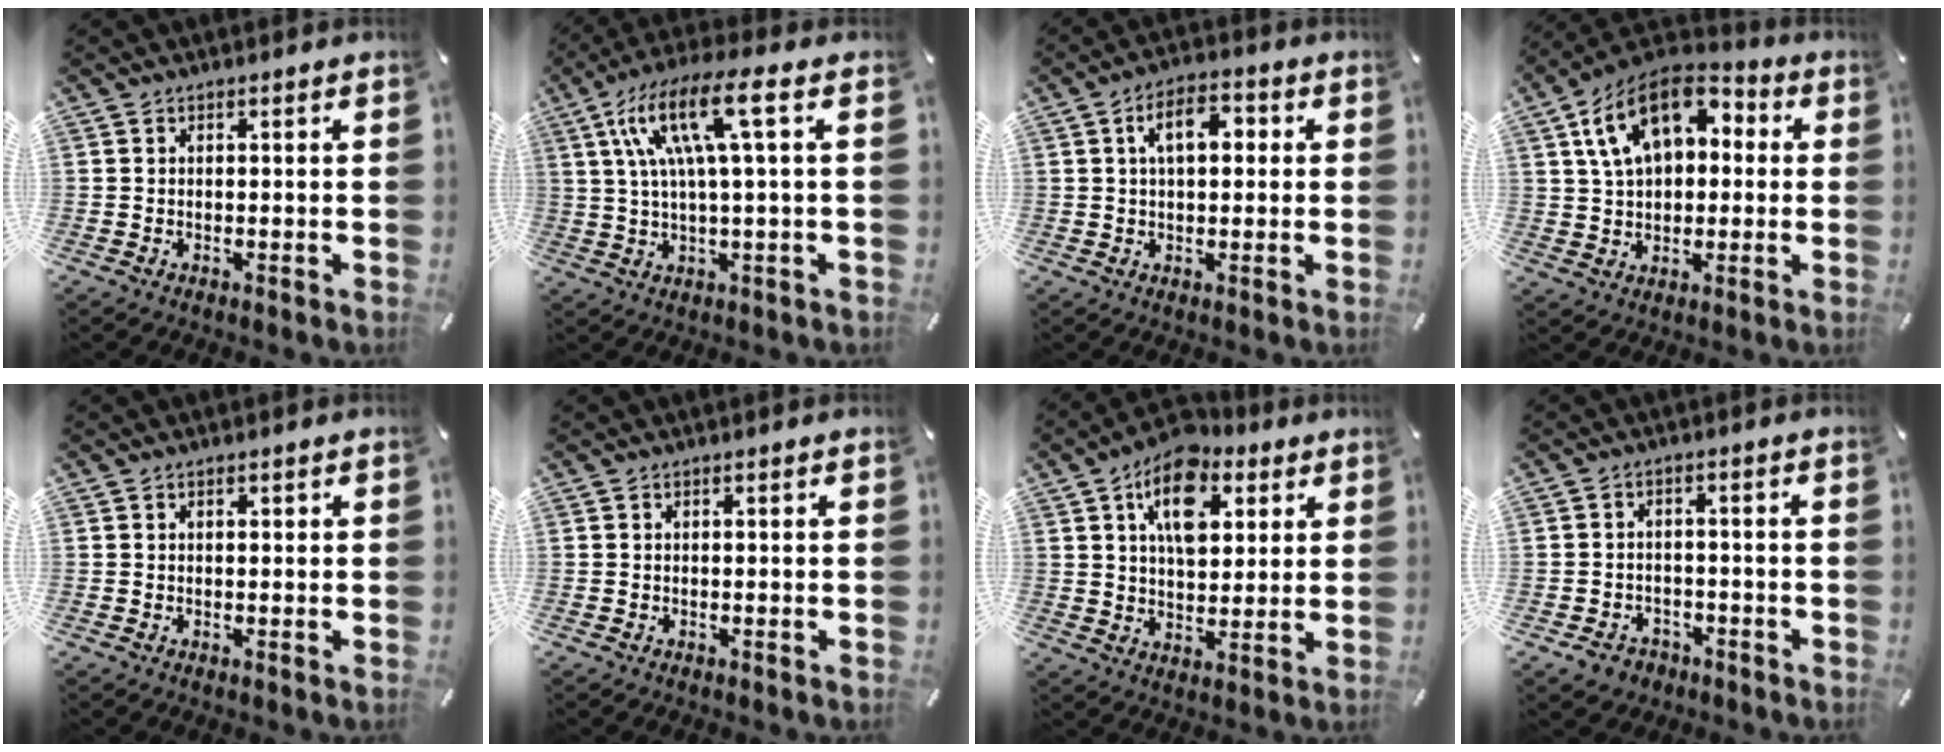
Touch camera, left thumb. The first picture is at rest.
{"total": 14.6, "force": [4.5, 3.0, 13.5], "torque": [-0.275, -0.004, 0.071]}
{"total": 7.5, "force": [1.5, 4.4, 5.8], "torque": [-0.093, 0.007, 0.020]}
{"total": 15.3, "force": [5.7, 10.4, 9.7], "torque": [-0.182, -0.008, 0.105]}
{"total": 0.5, "force": [0.1, 0.4, 0.3], "torque": [-0.006, 0.002, 0.002]}
{"total": 0.0}
{"total": 13.7, "force": [6.2, 8.7, 8.6], "torque": [-0.127, -0.016, 0.108]}
{"total": 4.4, "force": [-2.6, 3.3, 1.2], "torque": [-0.023, 0.013, -0.049]}